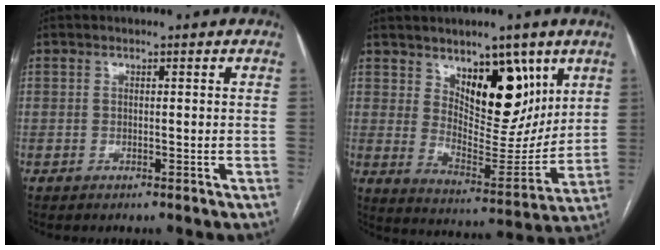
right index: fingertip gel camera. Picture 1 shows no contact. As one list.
[{"total": 12.7, "force": [6.4, 5.6, 9.4], "torque": [-0.135, -0.010, 0.117]}]